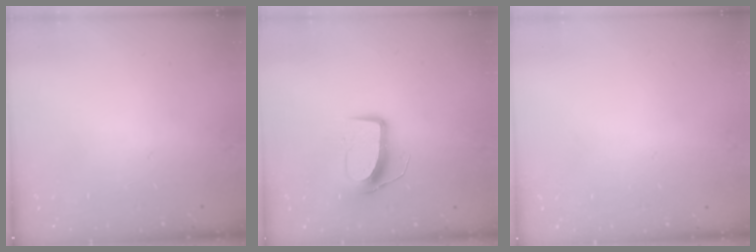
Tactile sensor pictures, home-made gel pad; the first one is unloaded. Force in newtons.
{"total": 9.8, "press": 9.8, "slide": 0.4}
{"total": 0.0}